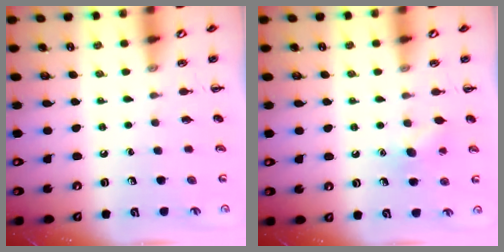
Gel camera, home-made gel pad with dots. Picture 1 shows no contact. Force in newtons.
{"total": 7.3, "press": 7.1, "slide": 1.6}